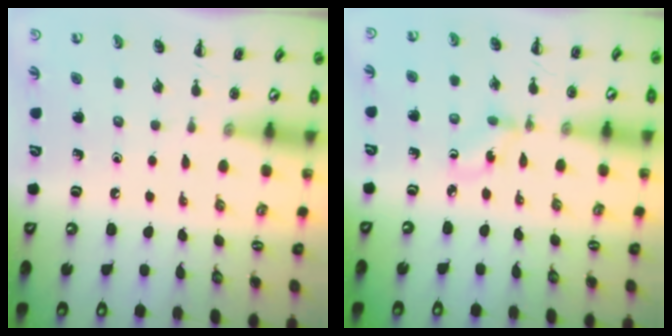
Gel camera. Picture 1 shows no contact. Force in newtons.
{"total": 1.7, "press": 1.6, "slide": 0.7}